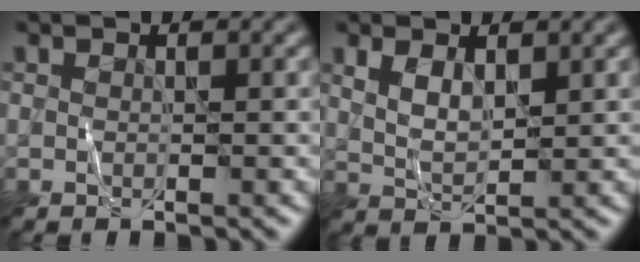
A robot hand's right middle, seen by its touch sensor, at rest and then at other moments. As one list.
[{"total": 2.6, "force": [1.3, 1.1, 1.9], "torque": [-0.044, -0.003, 0.030]}]